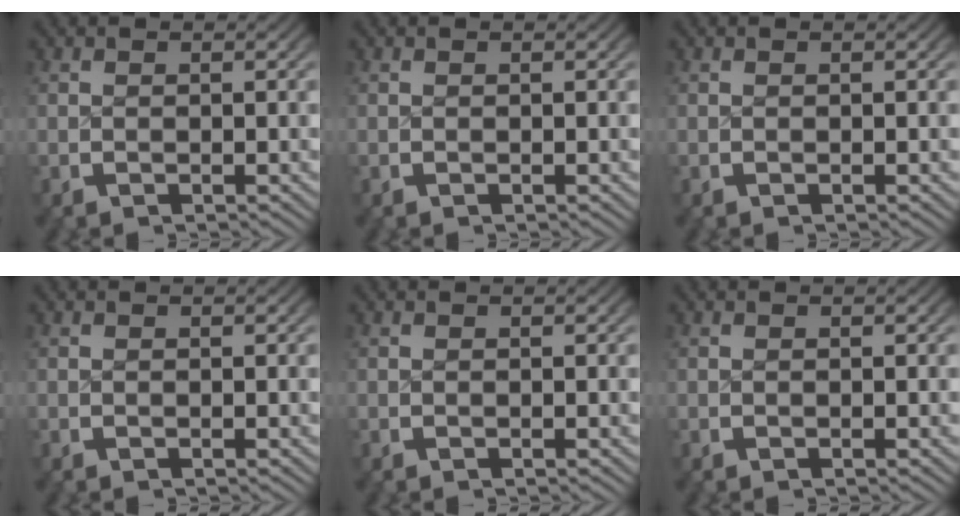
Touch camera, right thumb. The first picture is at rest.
{"total": 0.0}
{"total": 0.0}
{"total": 0.0}
{"total": 0.0}
{"total": 0.0}